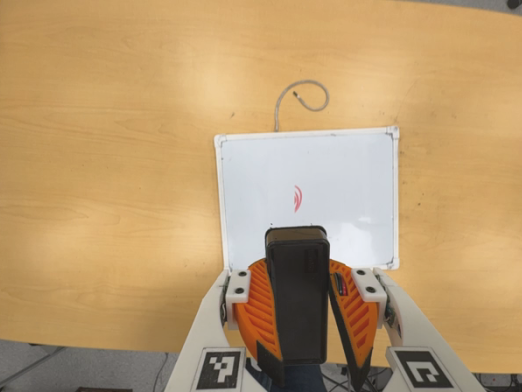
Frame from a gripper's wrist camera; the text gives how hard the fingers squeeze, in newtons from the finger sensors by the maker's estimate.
{"total": 11.2, "left": 10.5, "right": 12.0}